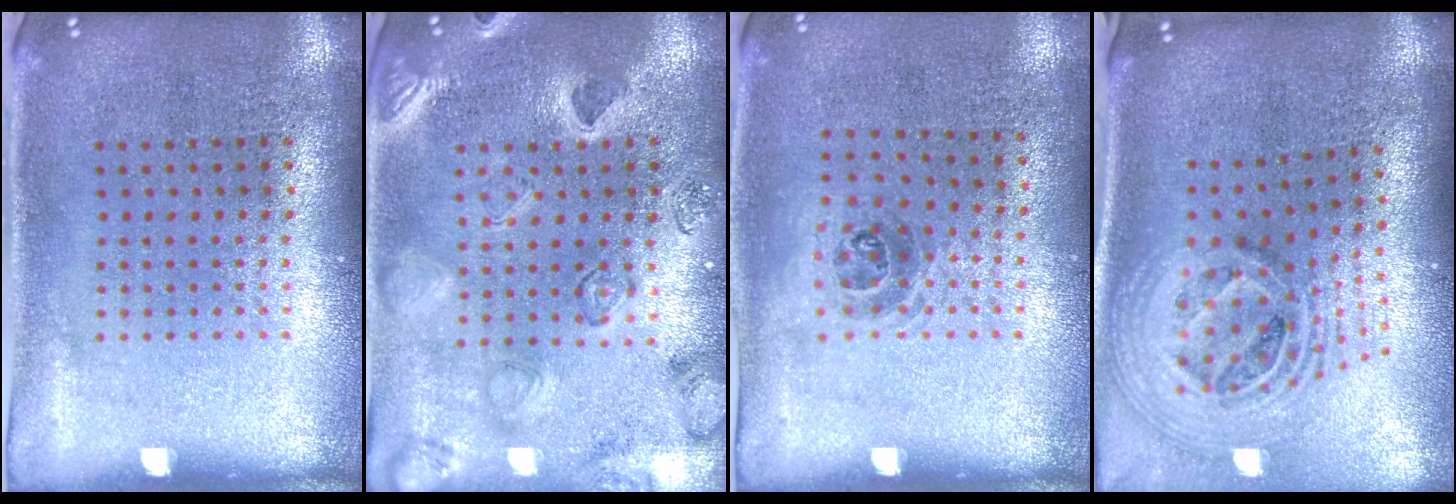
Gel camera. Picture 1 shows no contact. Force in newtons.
{"total": 2.5, "press": 2.4, "slide": 0.9}
{"total": 1.0, "press": 0.7, "slide": 0.7}
{"total": 2.6, "press": 1.8, "slide": 1.9}